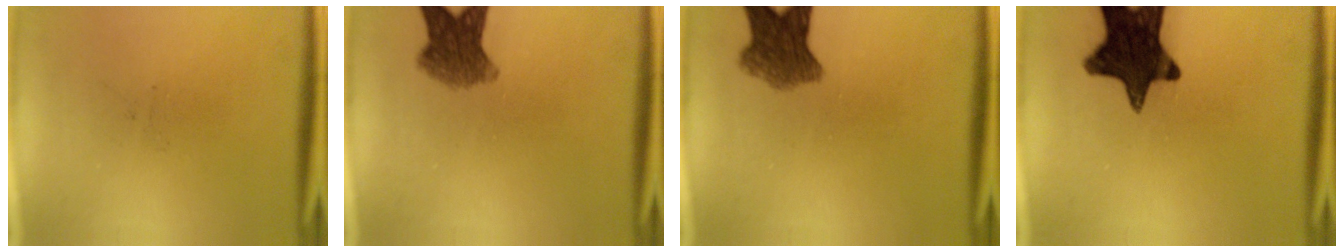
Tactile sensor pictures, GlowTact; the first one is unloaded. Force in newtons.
{"total": 6.5}
{"total": 7.0}
{"total": 15.3}